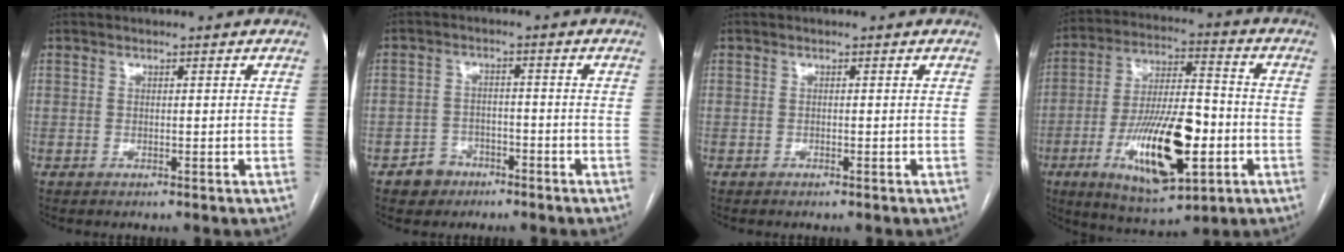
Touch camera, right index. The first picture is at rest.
{"total": 4.1, "force": [-2.6, 3.1, 0.6], "torque": [-0.007, 0.012, -0.040]}
{"total": 0.0}
{"total": 18.6, "force": [-5.6, 5.5, 16.8], "torque": [-0.314, -0.004, -0.087]}